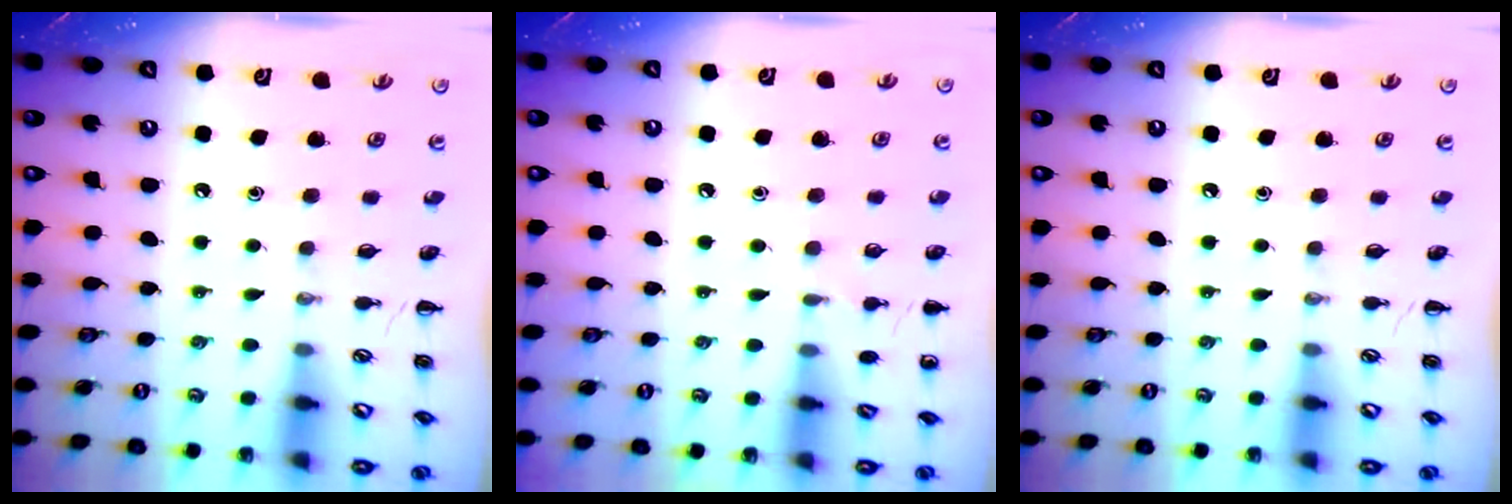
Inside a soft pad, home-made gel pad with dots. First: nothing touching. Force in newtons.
{"total": 5.5, "press": 5.2, "slide": 1.8}
{"total": 0.0}